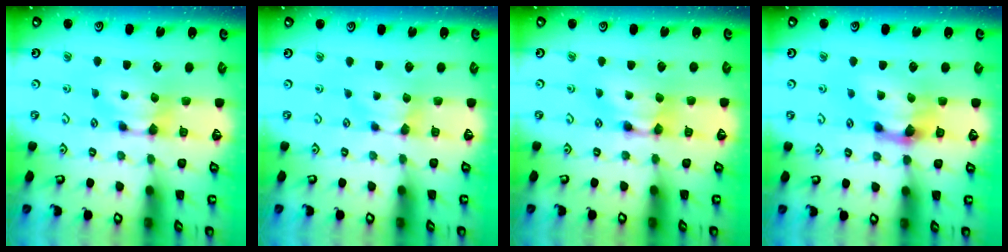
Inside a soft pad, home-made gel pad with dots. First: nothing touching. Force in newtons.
{"total": 1.0, "press": 0.9, "slide": 0.3}
{"total": 2.1, "press": 2.1, "slide": 0.0}
{"total": 2.8, "press": 2.4, "slide": 1.5}